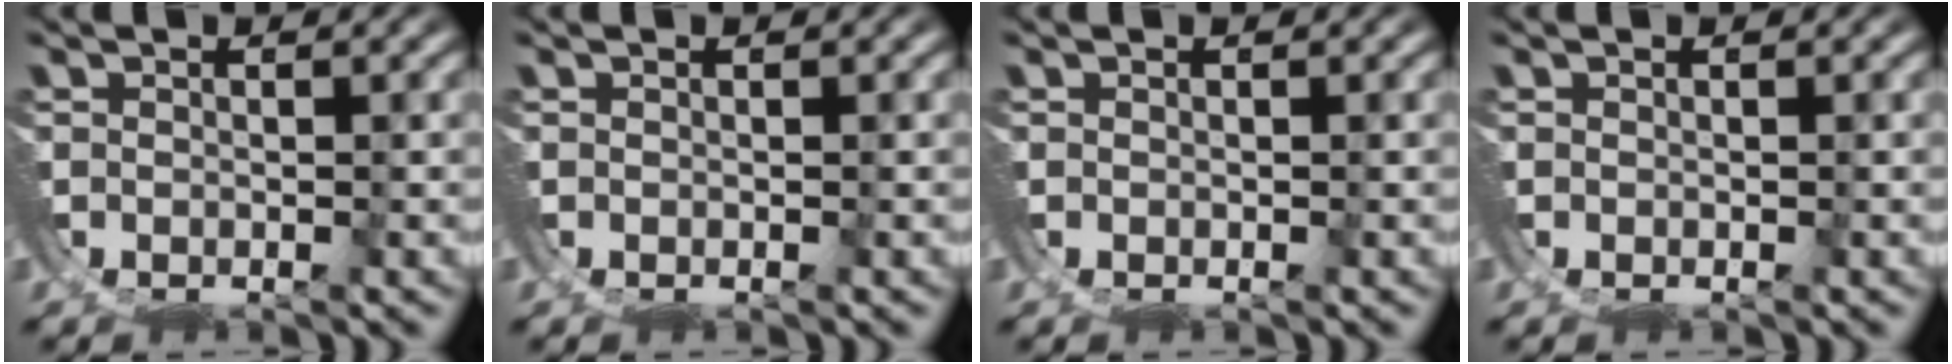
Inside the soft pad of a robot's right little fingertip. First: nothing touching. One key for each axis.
{"total": 0.0}
{"total": 0.0}
{"total": 0.0}